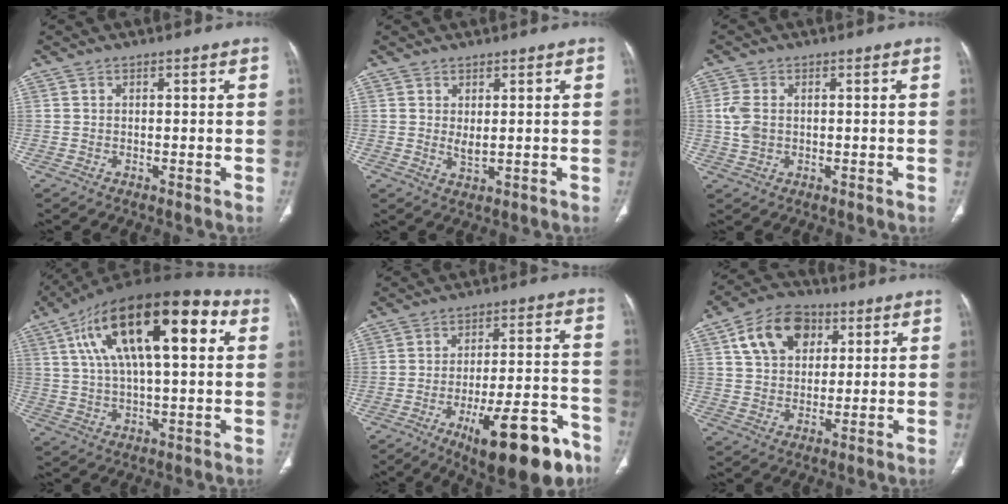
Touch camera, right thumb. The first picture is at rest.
{"total": 2.1, "force": [0.5, 1.0, 1.8], "torque": [-0.034, -0.011, 0.015]}
{"total": 4.1, "force": [0.3, 2.8, 3.0], "torque": [-0.078, 0.006, 0.007]}
{"total": 25.1, "force": [8.2, 10.0, 21.5], "torque": [-0.353, 0.021, 0.128]}
{"total": 19.4, "force": [-11.1, 6.1, 14.7], "torque": [-0.169, 0.067, -0.155]}
{"total": 12.8, "force": [5.1, 9.1, 7.6], "torque": [-0.104, -0.001, 0.084]}